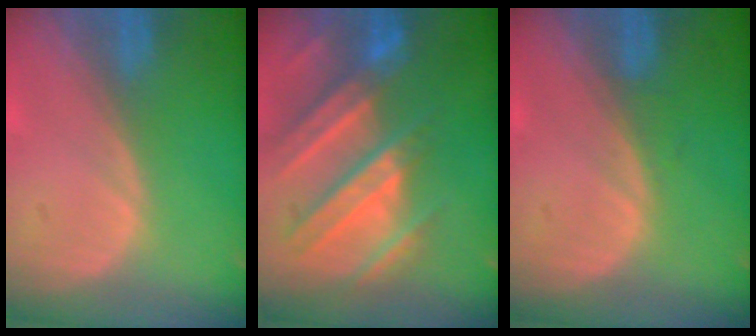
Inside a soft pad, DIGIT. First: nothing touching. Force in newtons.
{"total": 10.9, "press": 9.8, "slide": 4.9}
{"total": 0.6, "press": 0.6, "slide": 0.2}